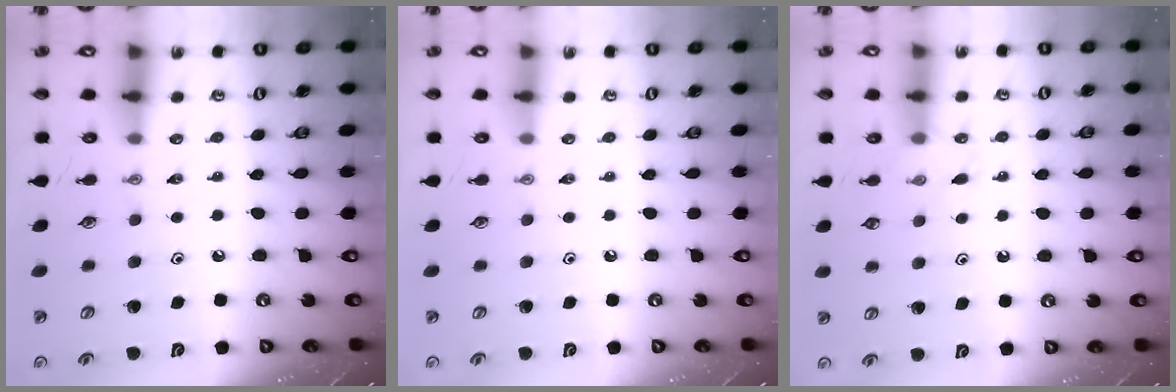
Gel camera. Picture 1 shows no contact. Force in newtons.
{"total": 0.0}
{"total": 5.7, "press": 5.7, "slide": 0.5}